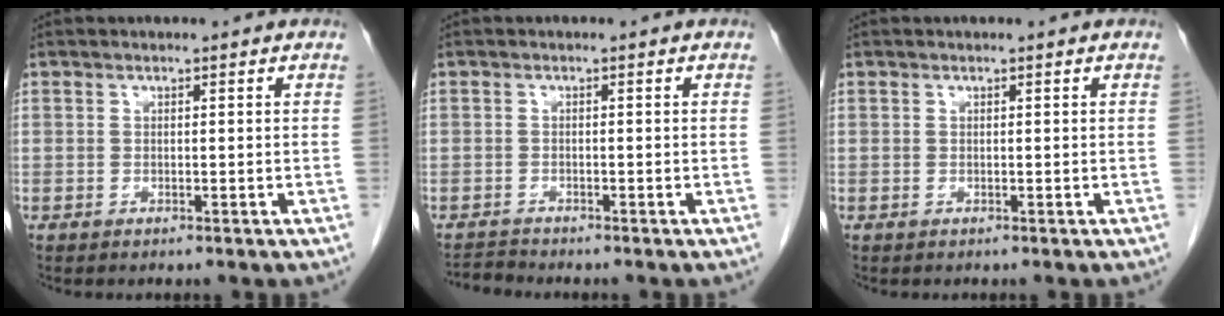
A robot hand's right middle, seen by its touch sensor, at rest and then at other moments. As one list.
[{"total": 1.6, "force": [-1.5, -0.4, -0.4], "torque": [0.007, -0.012, -0.026]}, {"total": 0.0}]